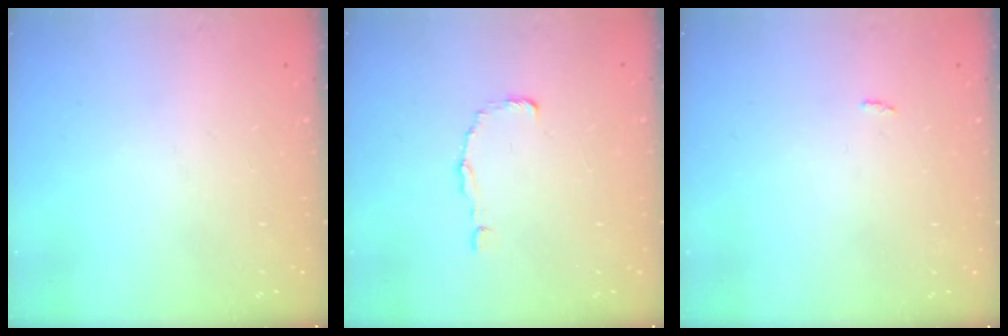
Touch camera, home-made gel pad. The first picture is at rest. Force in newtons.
{"total": 0.7, "press": 0.7, "slide": 0.0}
{"total": 2.5, "press": 2.5, "slide": 0.2}